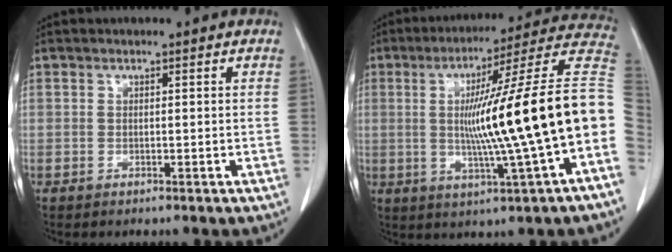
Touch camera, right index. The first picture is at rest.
{"total": 22.3, "force": [-1.7, -0.9, 22.2], "torque": [-0.282, 0.021, -0.036]}